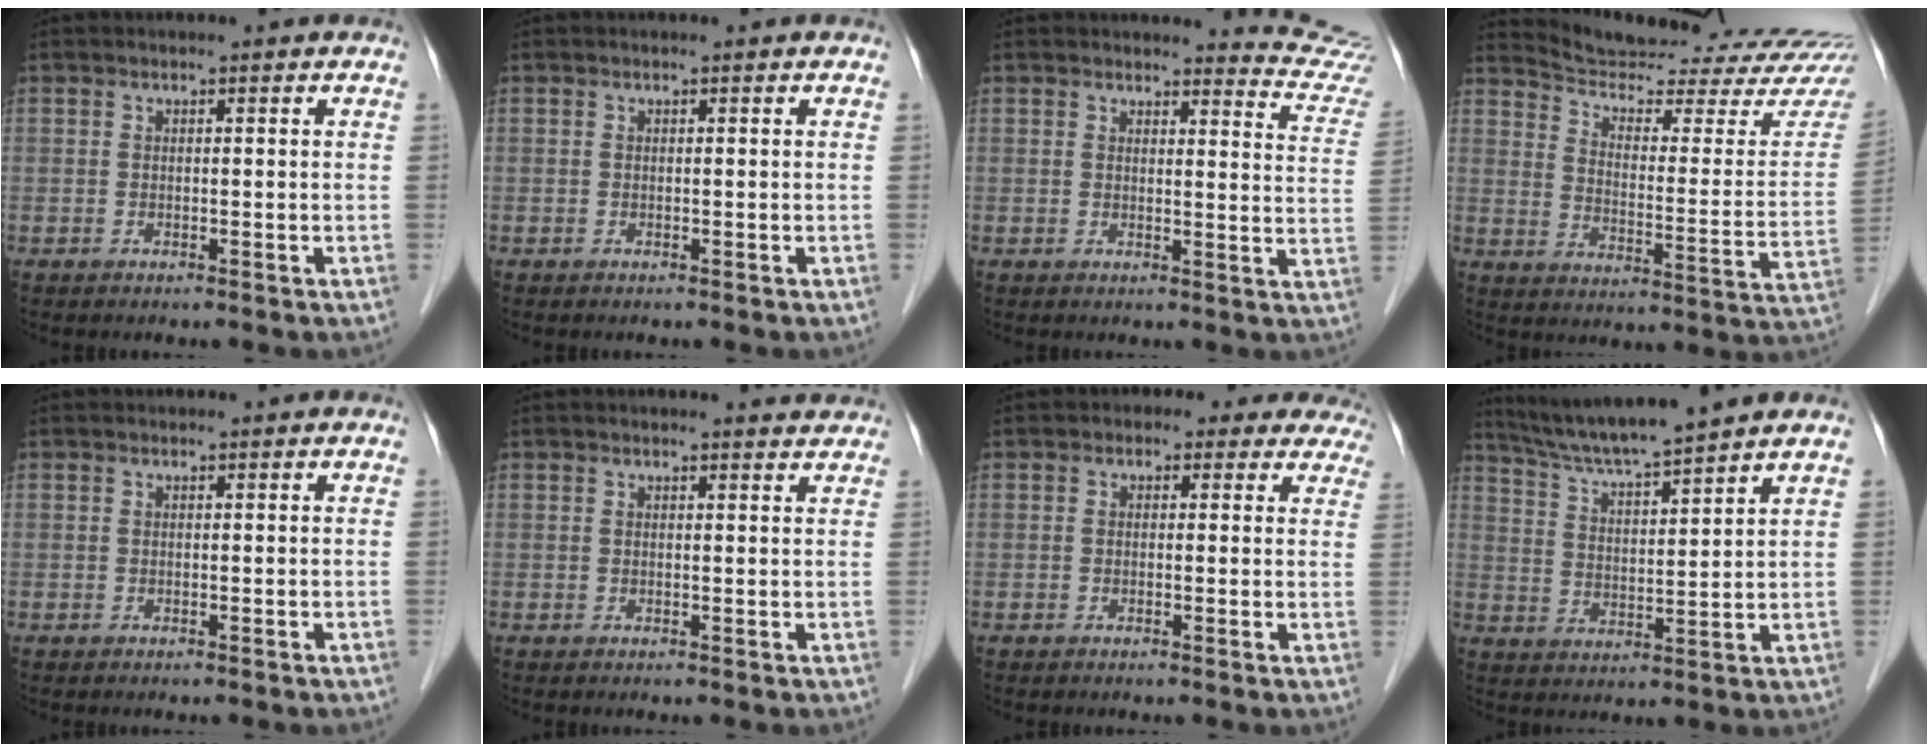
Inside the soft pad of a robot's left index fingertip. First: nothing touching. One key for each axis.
{"total": 0.0}
{"total": 9.1, "fx": 9.1, "fy": 0.0, "fz": -0.3, "tx": 0.020, "ty": -0.087, "tz": 0.070}
{"total": 22.4, "fx": 21.2, "fy": 1.6, "fz": 7.1, "tx": -0.103, "ty": -0.083, "tz": 0.274}
{"total": 0.0}
{"total": 2.6, "fx": 2.5, "fy": 0.2, "fz": 0.5, "tx": -0.011, "ty": -0.002, "tz": 0.019}
{"total": 7.3, "fx": 5.8, "fy": 4.0, "fz": 1.8, "tx": 0.006, "ty": 0.015, "tz": 0.043}
{"total": 10.7, "fx": 9.6, "fy": -1.1, "fz": 4.5, "tx": -0.084, "ty": 0.012, "tz": 0.170}